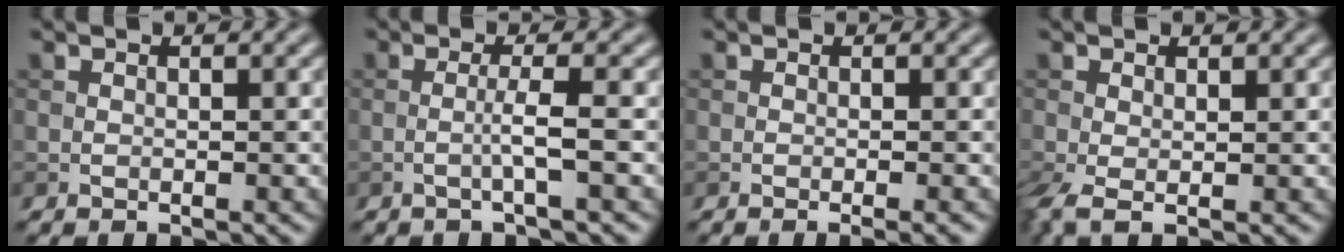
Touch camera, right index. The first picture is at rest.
{"total": 2.1, "force": [-0.6, 0.0, 2.1], "torque": [-0.040, 0.004, -0.017]}
{"total": 1.7, "force": [-0.6, 0.4, 1.5], "torque": [-0.015, -0.004, -0.011]}
{"total": 2.4, "force": [-0.7, 1.2, 2.0], "torque": [-0.055, -0.010, -0.014]}